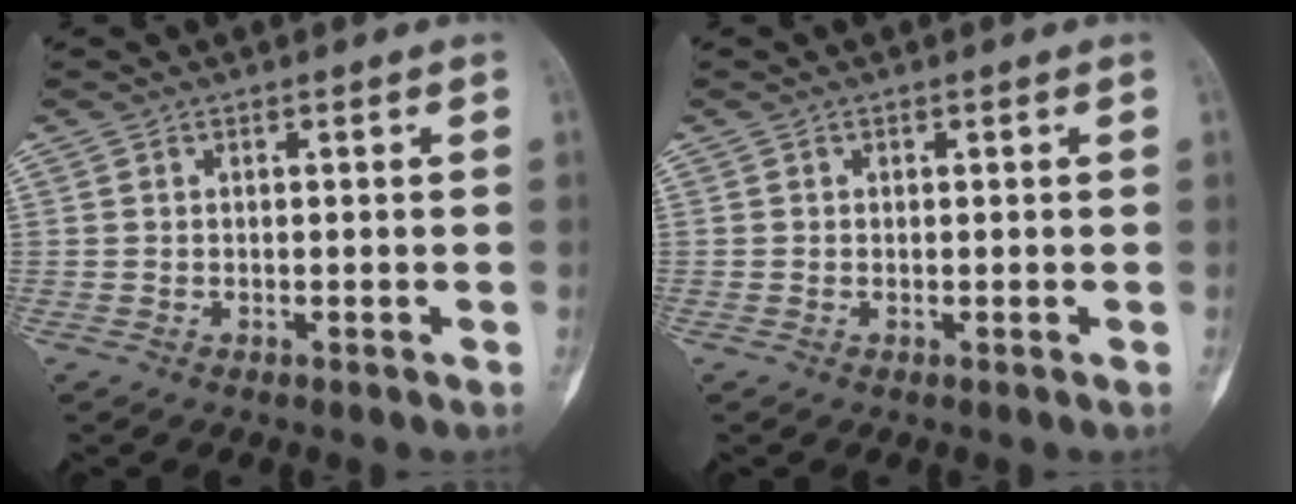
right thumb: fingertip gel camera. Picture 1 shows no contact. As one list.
[{"total": 0.0}]